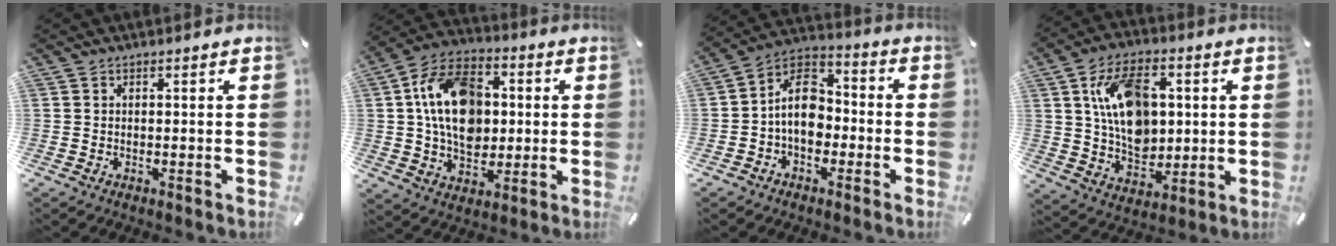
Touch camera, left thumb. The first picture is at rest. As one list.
[{"total": 16.4, "force": [1.5, 12.0, 11.0], "torque": [-0.209, 0.014, 0.028]}, {"total": 10.8, "force": [-1.8, 8.2, 6.8], "torque": [-0.138, 0.017, -0.034]}, {"total": 15.0, "force": [3.0, 10.4, 10.3], "torque": [-0.179, 0.009, 0.055]}]